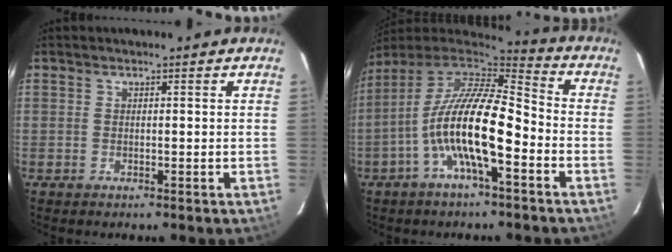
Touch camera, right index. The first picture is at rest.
{"total": 16.0, "force": [-5.5, 4.4, 14.4], "torque": [-0.263, -0.008, -0.110]}